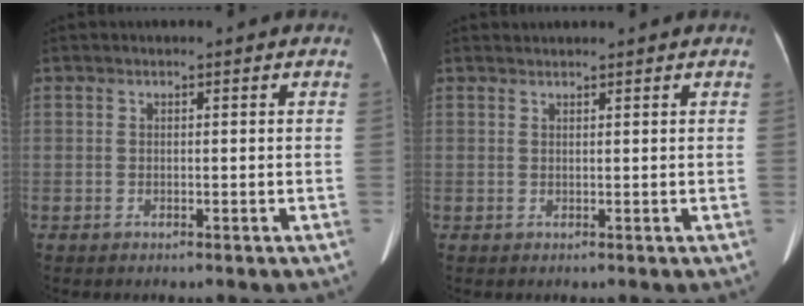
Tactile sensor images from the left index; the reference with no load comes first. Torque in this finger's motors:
{"motor_torque": [0.20, 0.07, -0.01, -0.01]}